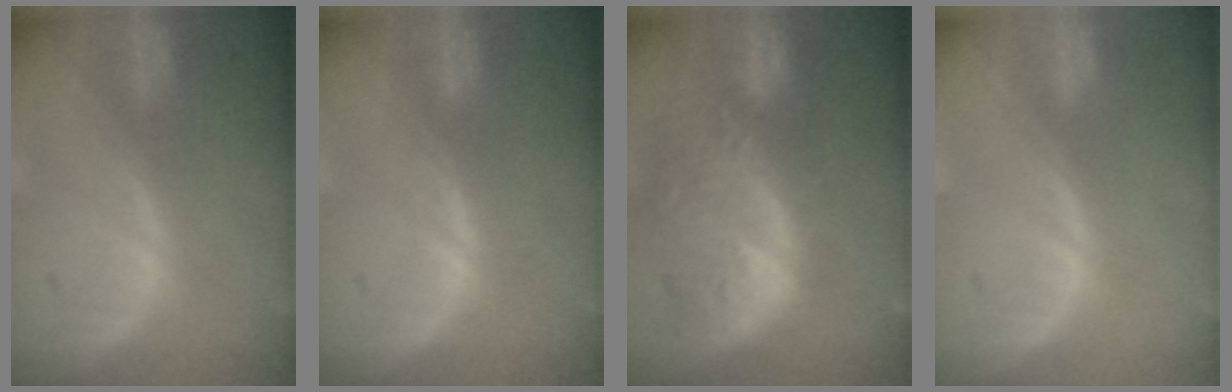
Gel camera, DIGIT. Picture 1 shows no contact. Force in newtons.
{"total": 0.8, "press": 0.8, "slide": 0.3}
{"total": 11.8, "press": 10.6, "slide": 5.1}
{"total": 0.0}